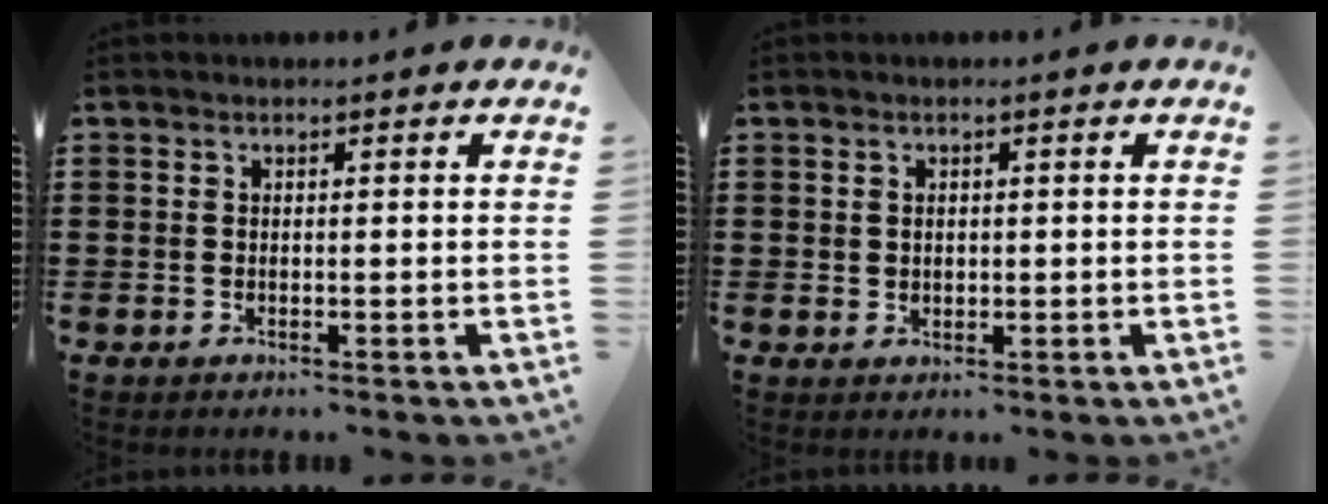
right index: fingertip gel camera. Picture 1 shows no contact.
{"total": 1.1, "force": [0.5, 0.9, 0.5], "torque": [-0.011, 0.004, 0.009]}